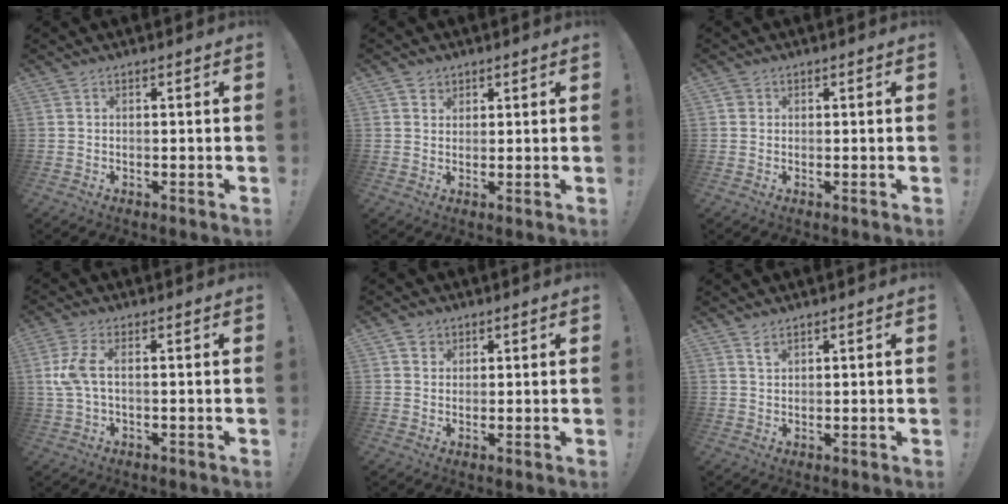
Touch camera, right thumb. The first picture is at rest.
{"total": 2.4, "force": [1.5, 1.9, 0.0], "torque": [0.000, -0.005, 0.027]}
{"total": 1.1, "force": [0.5, 1.0, 0.3], "torque": [-0.005, 0.002, 0.009]}
{"total": 6.6, "force": [0.6, 2.6, 6.0], "torque": [-0.130, -0.005, 0.012]}
{"total": 2.7, "force": [1.5, 2.2, 0.2], "torque": [-0.005, -0.003, 0.027]}
{"total": 1.7, "force": [1.4, 0.7, 0.6], "torque": [0.003, -0.012, 0.024]}